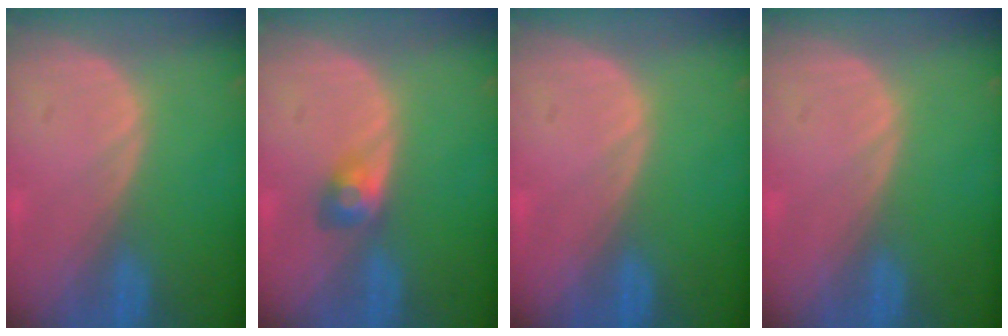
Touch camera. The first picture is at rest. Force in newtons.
{"total": 3.0, "press": 2.6, "slide": 1.4}
{"total": 0.0}
{"total": 0.0}